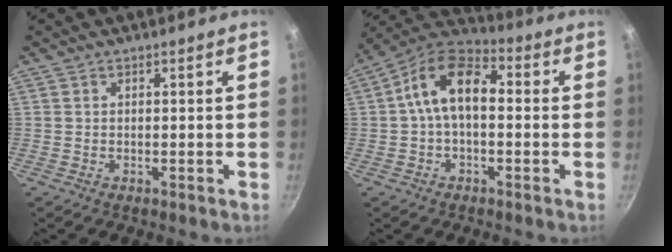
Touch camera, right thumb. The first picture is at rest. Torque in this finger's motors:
{"motor_torque": [-0.20, 1.16, 1.28, 0.07, 0.26]}